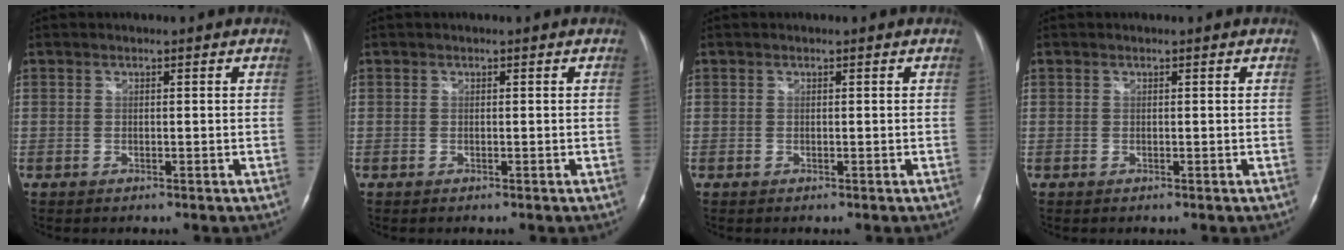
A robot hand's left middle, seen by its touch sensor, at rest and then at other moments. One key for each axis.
{"total": 0.0}
{"total": 0.0}
{"total": 0.0}